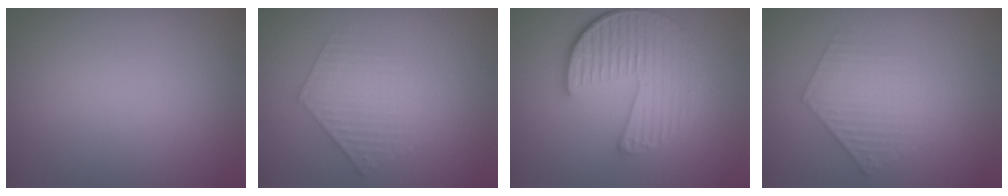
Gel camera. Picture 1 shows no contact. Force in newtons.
{"total": 2.9, "press": 2.9, "slide": 0.5}
{"total": 5.7, "press": 4.2, "slide": 3.9}
{"total": 2.9, "press": 2.9, "slide": 0.5}